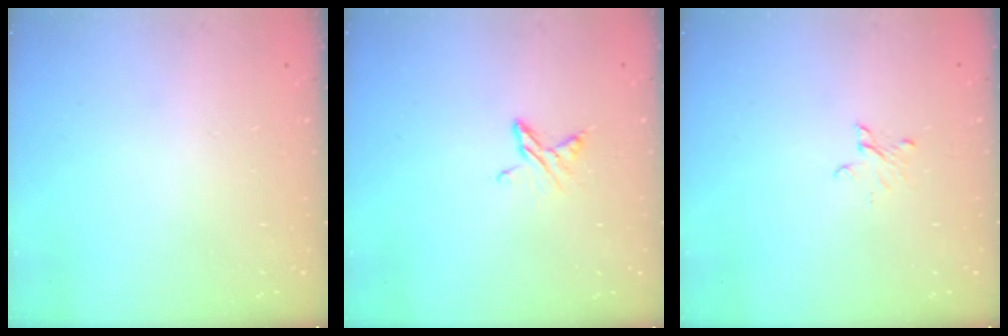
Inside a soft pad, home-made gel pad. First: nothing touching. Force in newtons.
{"total": 6.4, "press": 6.3, "slide": 0.7}
{"total": 3.0, "press": 3.0, "slide": 0.3}